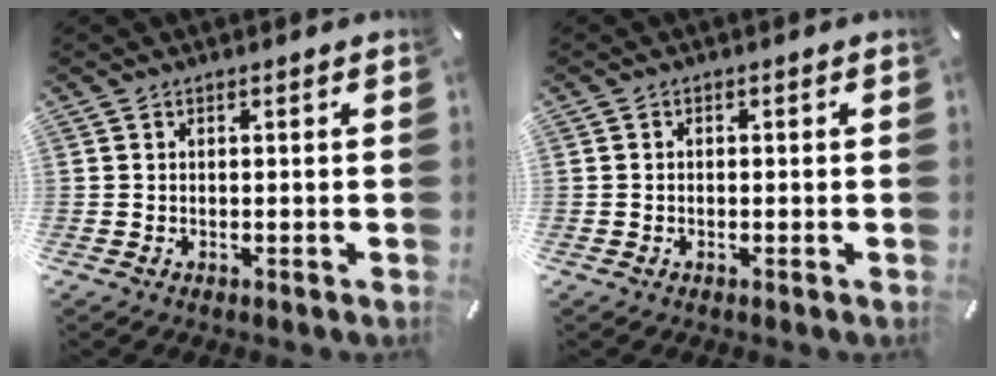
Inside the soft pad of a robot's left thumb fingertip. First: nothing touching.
{"total": 0.8, "force": [-0.3, 0.7, 0.3], "torque": [-0.005, 0.003, -0.008]}